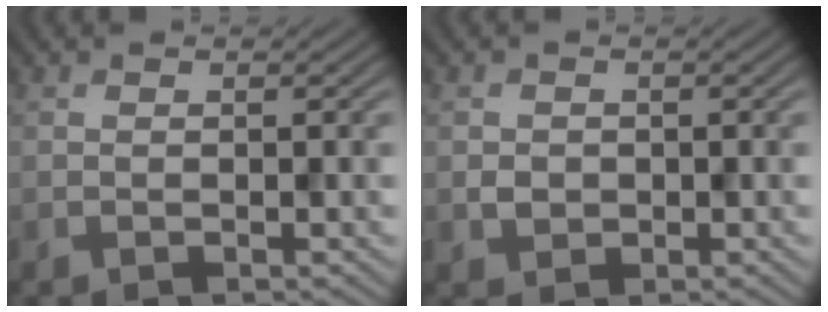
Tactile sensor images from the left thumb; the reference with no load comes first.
{"total": 1.7, "force": [-0.1, 1.6, 0.5], "torque": [-0.007, -0.006, -0.005]}